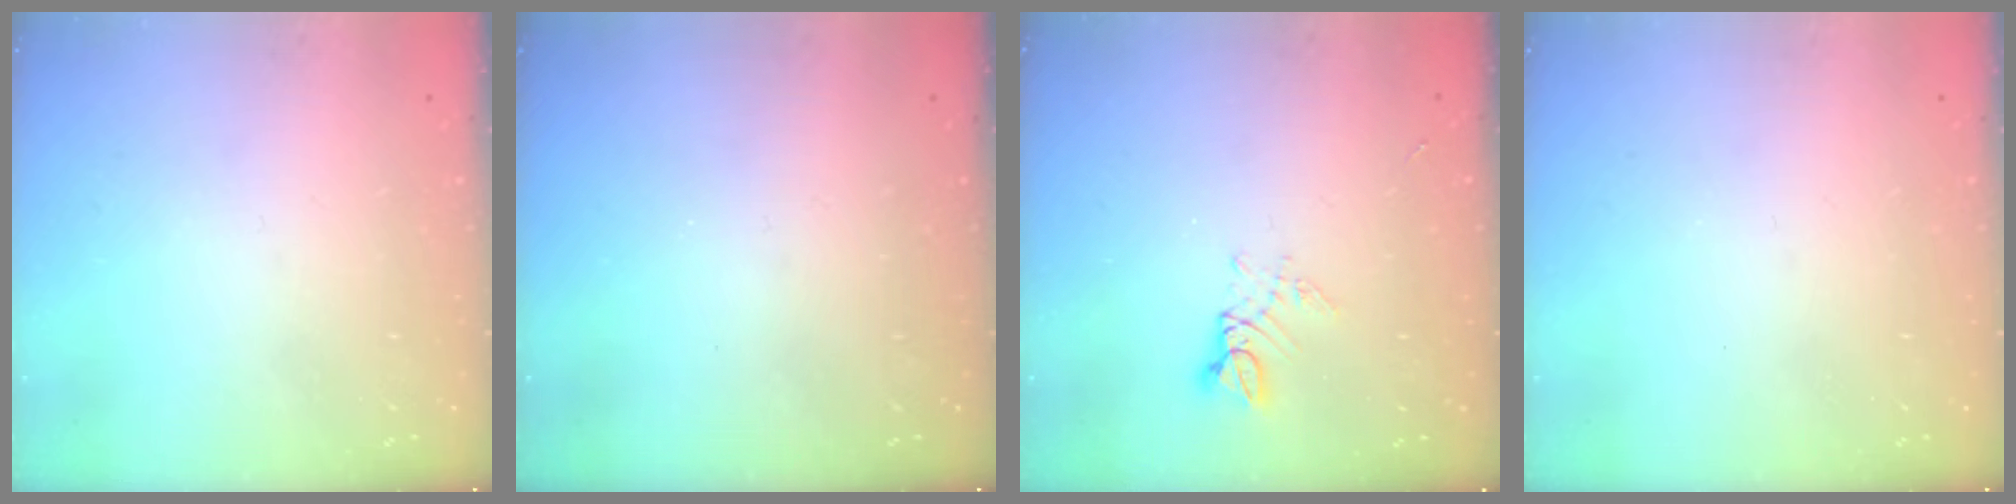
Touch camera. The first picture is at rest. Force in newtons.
{"total": 0.0}
{"total": 3.6, "press": 3.6, "slide": 0.1}
{"total": 0.0}